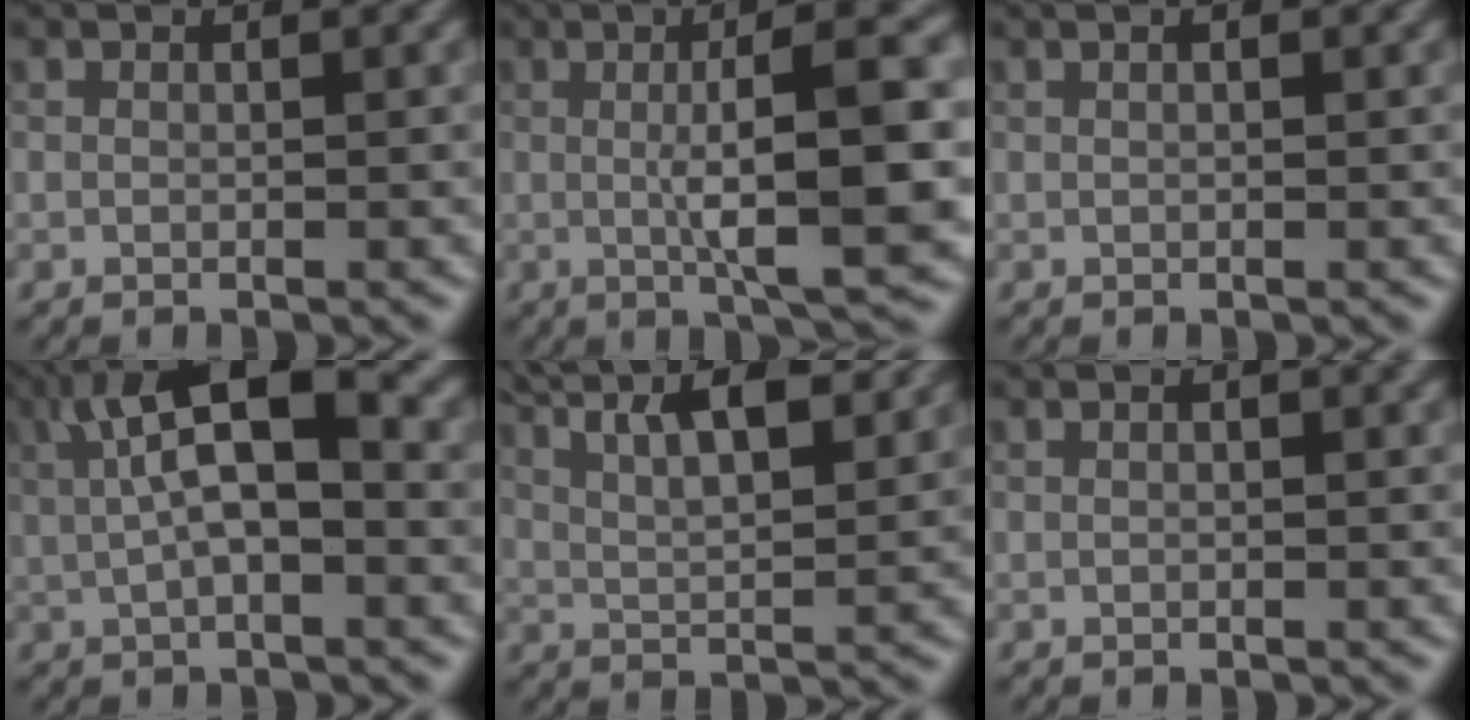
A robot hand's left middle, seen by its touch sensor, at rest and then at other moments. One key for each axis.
{"total": 9.8, "fx": -0.3, "fy": 1.7, "fz": 9.7, "tx": -0.126, "ty": 0.015, "tz": 0.005}
{"total": 1.5, "fx": 0.7, "fy": 0.8, "fz": 1.1, "tx": -0.003, "ty": 0.016, "tz": -0.008}
{"total": 8.1, "fx": 1.0, "fy": 2.9, "fz": 7.5, "tx": -0.138, "ty": 0.019, "tz": 0.019}
{"total": 11.6, "fx": 7.4, "fy": 4.4, "fz": 7.7, "tx": -0.128, "ty": 0.038, "tz": 0.101}
{"total": 0.7, "fx": 0.2, "fy": 0.3, "fz": 0.6, "tx": 0.004, "ty": 0.001, "tz": -0.007}